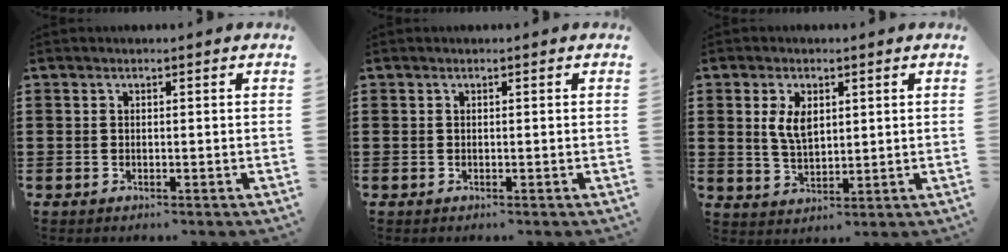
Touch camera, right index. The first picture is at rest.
{"total": 0.0}
{"total": 4.7, "force": [1.3, 2.4, 3.8], "torque": [-0.080, 0.007, 0.023]}